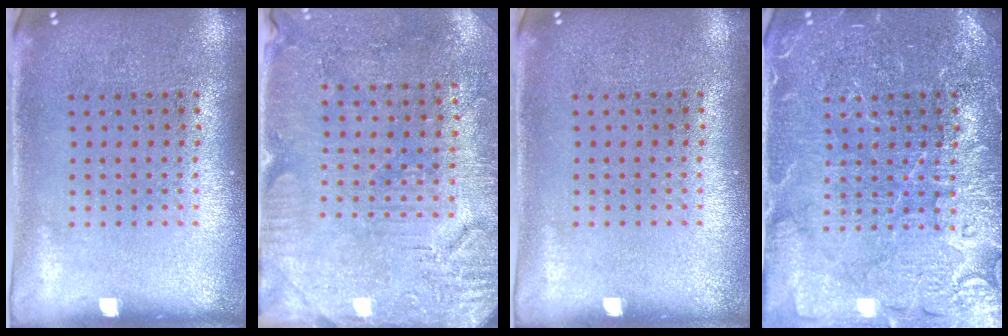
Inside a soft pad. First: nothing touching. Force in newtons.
{"total": 3.1, "press": 2.9, "slide": 1.1}
{"total": 0.0}
{"total": 4.2, "press": 4.1, "slide": 0.7}